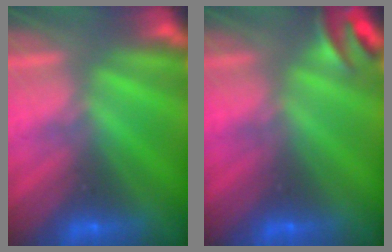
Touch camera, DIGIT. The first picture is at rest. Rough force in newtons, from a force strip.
{"total": 2.7}